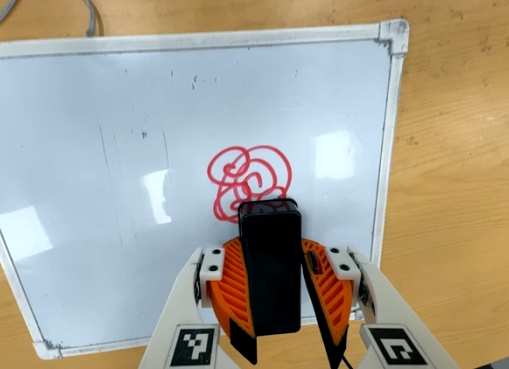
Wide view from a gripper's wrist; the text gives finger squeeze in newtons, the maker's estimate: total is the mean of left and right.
{"total": 12.7, "left": 14.4, "right": 10.9}